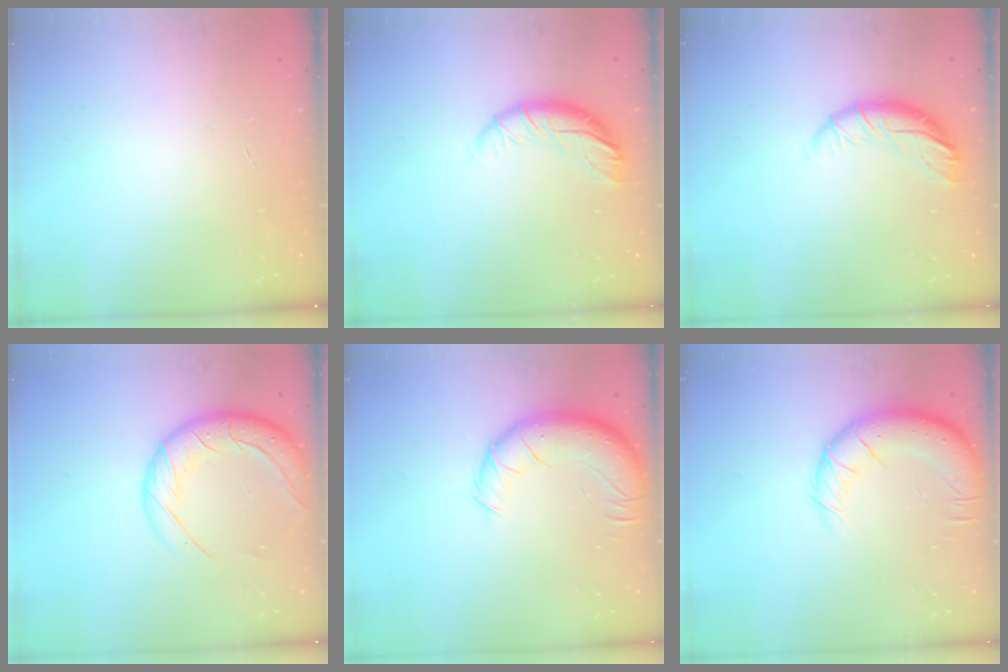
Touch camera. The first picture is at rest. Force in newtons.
{"total": 10.0, "press": 9.9, "slide": 1.6}
{"total": 10.0, "press": 9.9, "slide": 1.6}
{"total": 18.1, "press": 17.4, "slide": 4.9}
{"total": 13.9, "press": 13.5, "slide": 3.3}
{"total": 14.0, "press": 13.6, "slide": 3.3}